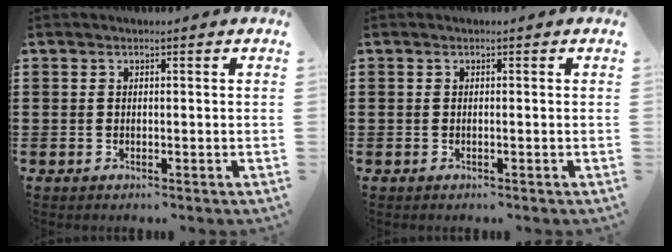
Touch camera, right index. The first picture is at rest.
{"total": 0.0}